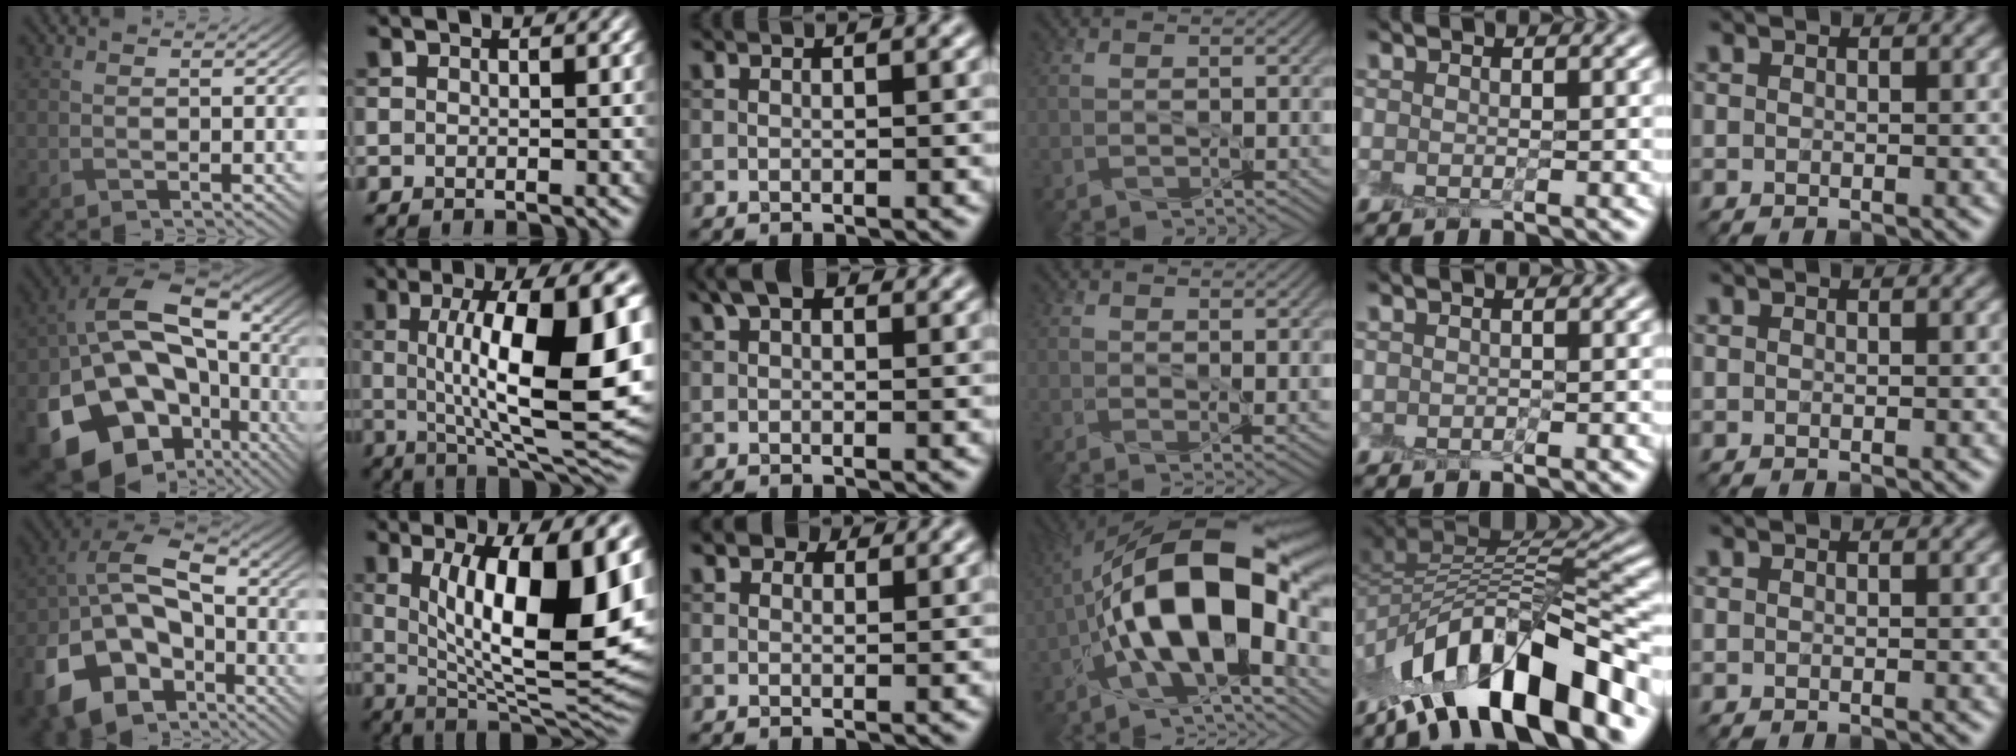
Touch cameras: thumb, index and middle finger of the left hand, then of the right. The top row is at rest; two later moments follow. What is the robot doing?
{"motion": "peel", "object": "plastic screen protector"}